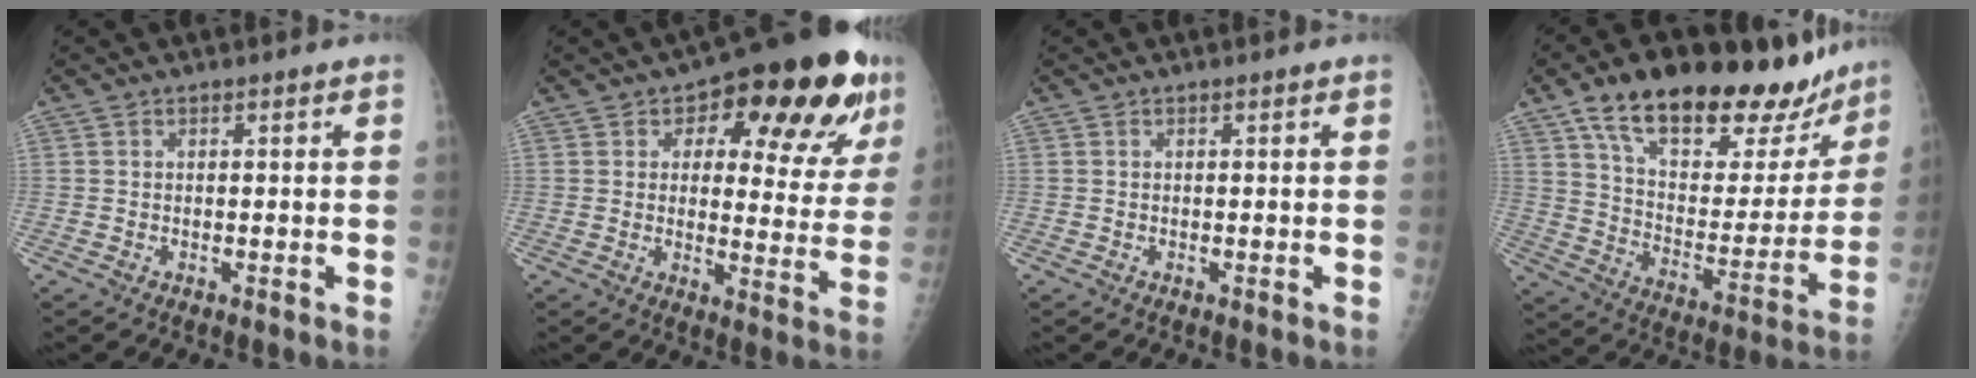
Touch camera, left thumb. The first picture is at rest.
{"total": 20.7, "force": [10.2, 9.2, 15.4], "torque": [-0.152, -0.016, 0.138]}
{"total": 0.0}
{"total": 29.3, "force": [20.4, 12.1, 17.2], "torque": [-0.224, -0.056, 0.315]}